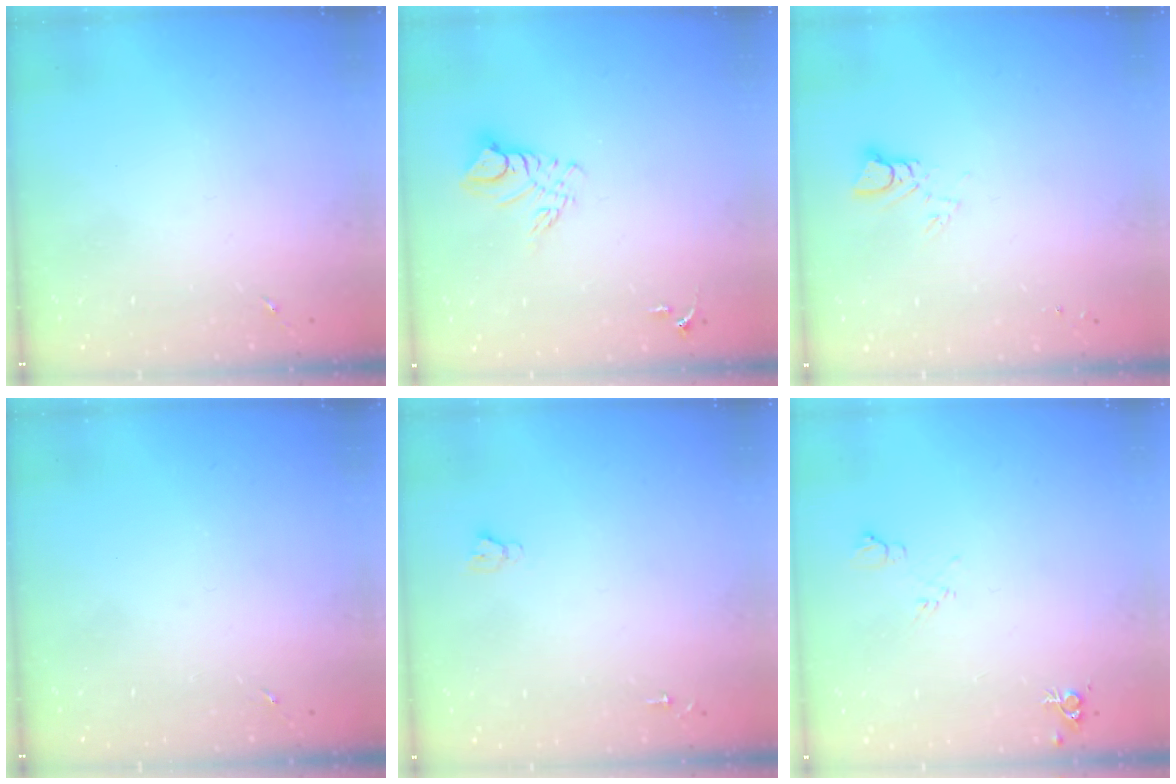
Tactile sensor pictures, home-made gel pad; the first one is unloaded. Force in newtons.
{"total": 9.3, "press": 9.3, "slide": 0.9}
{"total": 3.6, "press": 3.6, "slide": 0.2}
{"total": 0.0}
{"total": 2.7, "press": 2.7, "slide": 0.0}
{"total": 6.5, "press": 6.4, "slide": 1.0}